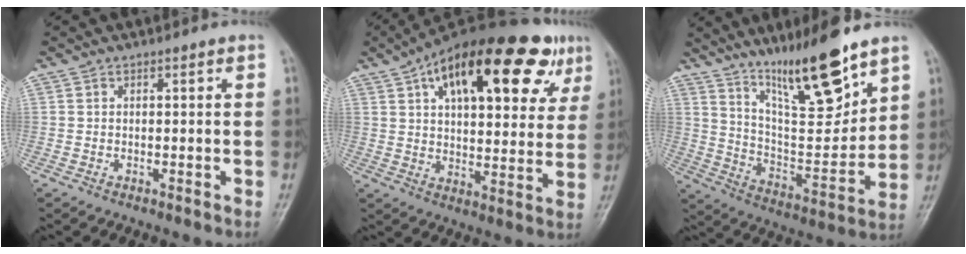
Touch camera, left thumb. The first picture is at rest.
{"total": 28.2, "force": [13.5, 12.2, 21.6], "torque": [-0.296, 0.010, 0.196]}
{"total": 17.0, "force": [12.2, 3.5, 11.4], "torque": [-0.158, -0.083, 0.222]}